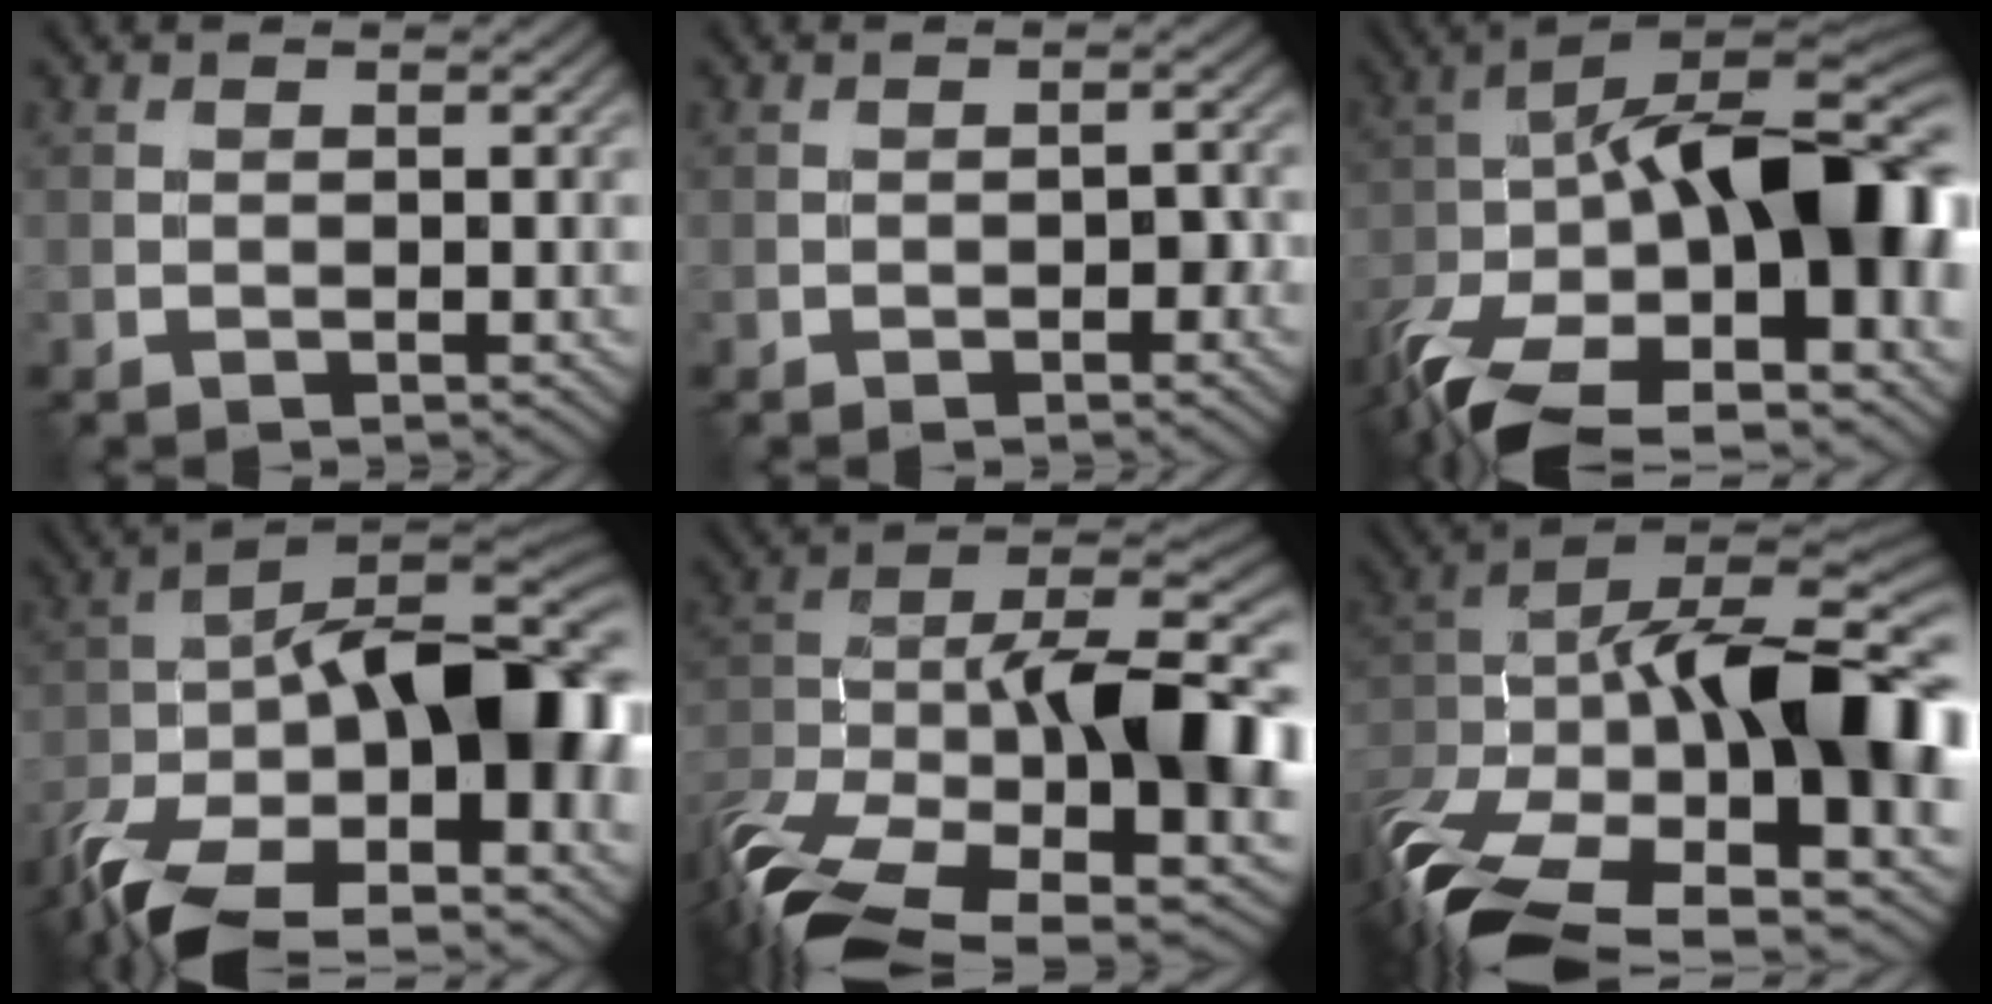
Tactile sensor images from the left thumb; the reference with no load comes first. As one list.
[{"total": 2.2, "force": [-0.9, 0.9, 1.7], "torque": [-0.022, 0.002, -0.014]}, {"total": 19.2, "force": [-6.9, 8.6, 15.7], "torque": [-0.284, -0.013, -0.125]}, {"total": 17.8, "force": [-7.6, 7.3, 14.4], "torque": [-0.250, -0.015, -0.143]}, {"total": 17.5, "force": [-7.0, 8.9, 13.4], "torque": [-0.277, -0.020, -0.112]}, {"total": 20.6, "force": [-5.6, 11.0, 16.5], "torque": [-0.341, -0.028, -0.088]}]